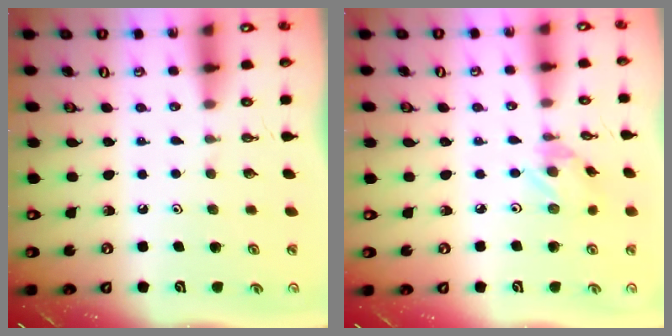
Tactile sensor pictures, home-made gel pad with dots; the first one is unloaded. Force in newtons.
{"total": 1.8, "press": 1.8, "slide": 0.2}